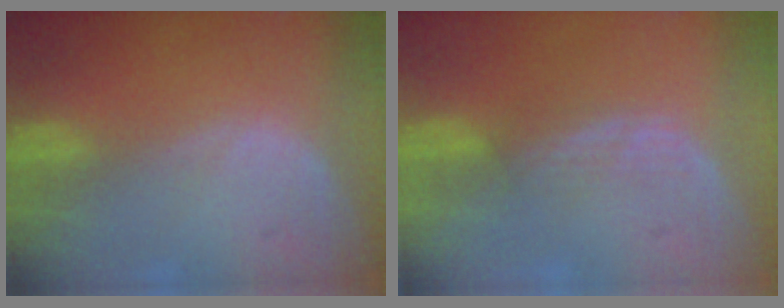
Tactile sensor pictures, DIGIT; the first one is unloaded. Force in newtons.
{"total": 2.4, "press": 2.3, "slide": 0.8}